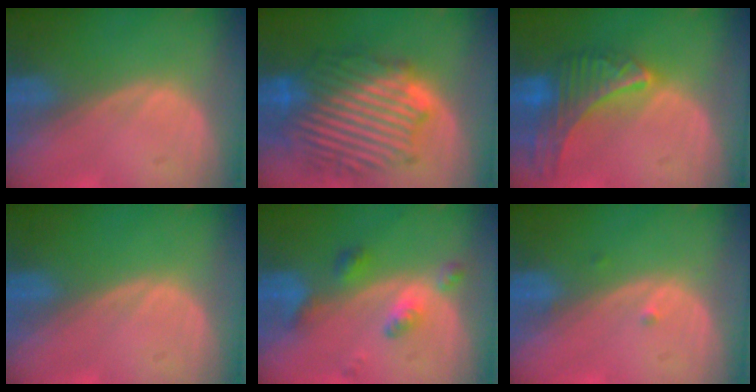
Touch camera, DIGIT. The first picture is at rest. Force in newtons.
{"total": 12.8, "press": 12.7, "slide": 1.0}
{"total": 9.1, "press": 8.0, "slide": 4.4}
{"total": 0.0}
{"total": 5.4, "press": 4.6, "slide": 2.7}
{"total": 0.9, "press": 0.7, "slide": 0.5}